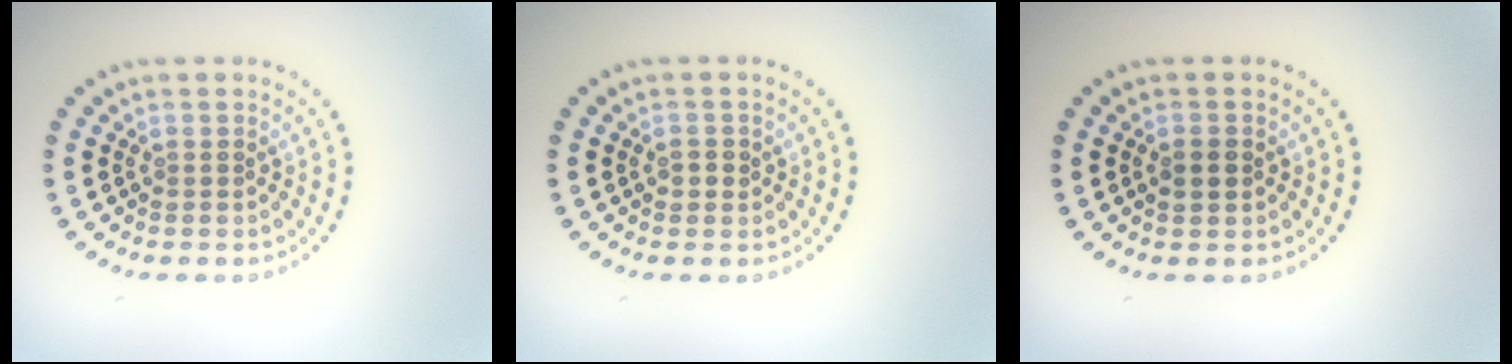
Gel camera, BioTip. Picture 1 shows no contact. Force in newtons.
{"total": 1.0, "press": 0.9, "slide": 0.2}
{"total": 1.3, "press": 1.3, "slide": 0.1}